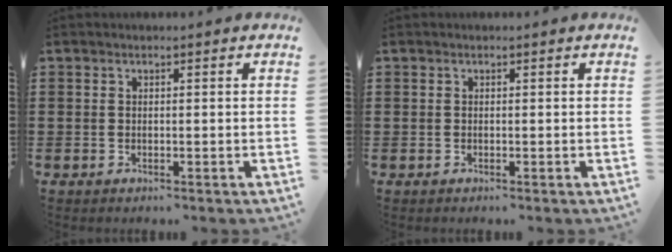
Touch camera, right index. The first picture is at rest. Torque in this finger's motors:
{"motor_torque": [-1.03, 1.11, -1.05, -0.21]}